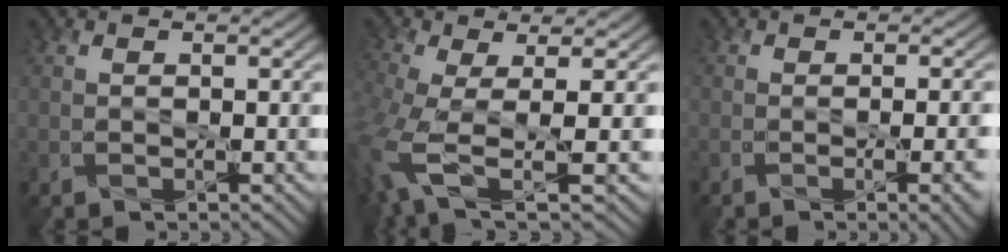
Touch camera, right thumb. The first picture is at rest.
{"total": 8.8, "force": [-2.2, 3.1, 7.9], "torque": [-0.187, -0.023, -0.040]}
{"total": 5.7, "force": [-1.7, 1.9, 5.1], "torque": [-0.059, -0.011, -0.014]}